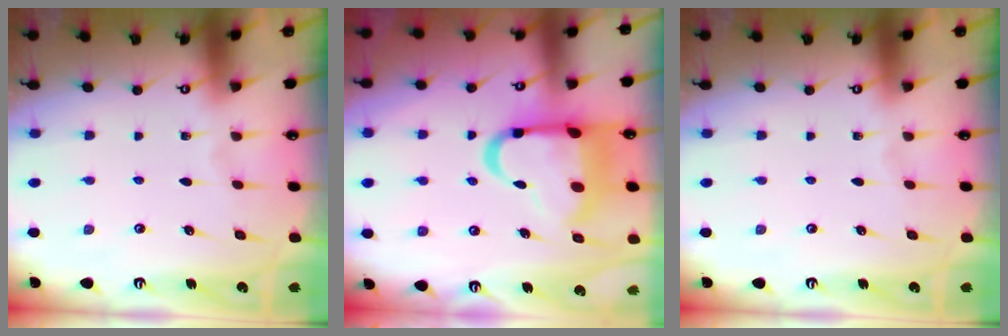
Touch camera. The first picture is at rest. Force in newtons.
{"total": 16.4, "press": 16.3, "slide": 1.8}
{"total": 0.0}